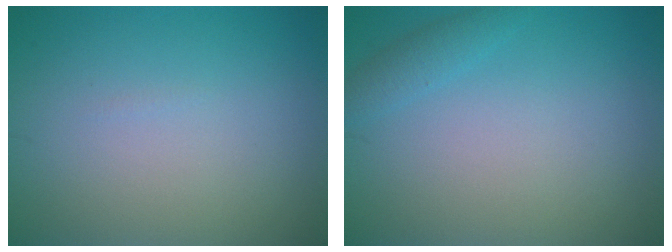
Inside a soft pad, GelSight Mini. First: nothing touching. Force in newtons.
{"total": 1.3, "press": 1.3, "slide": 0.1}